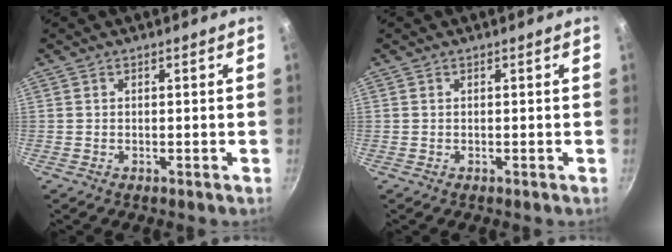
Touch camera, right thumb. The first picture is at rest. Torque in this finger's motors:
{"motor_torque": [-0.25, 0.02, 0.03, -0.12, -0.02]}